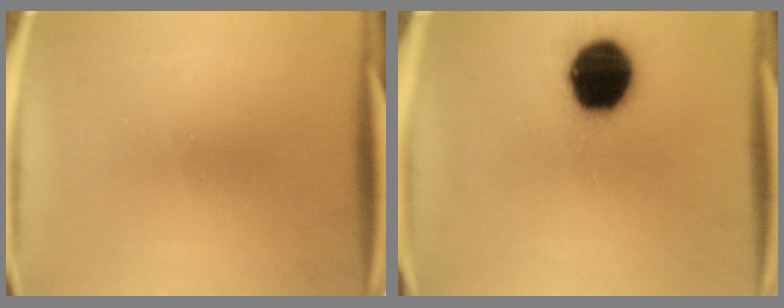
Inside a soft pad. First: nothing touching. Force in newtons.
{"total": 17.9}